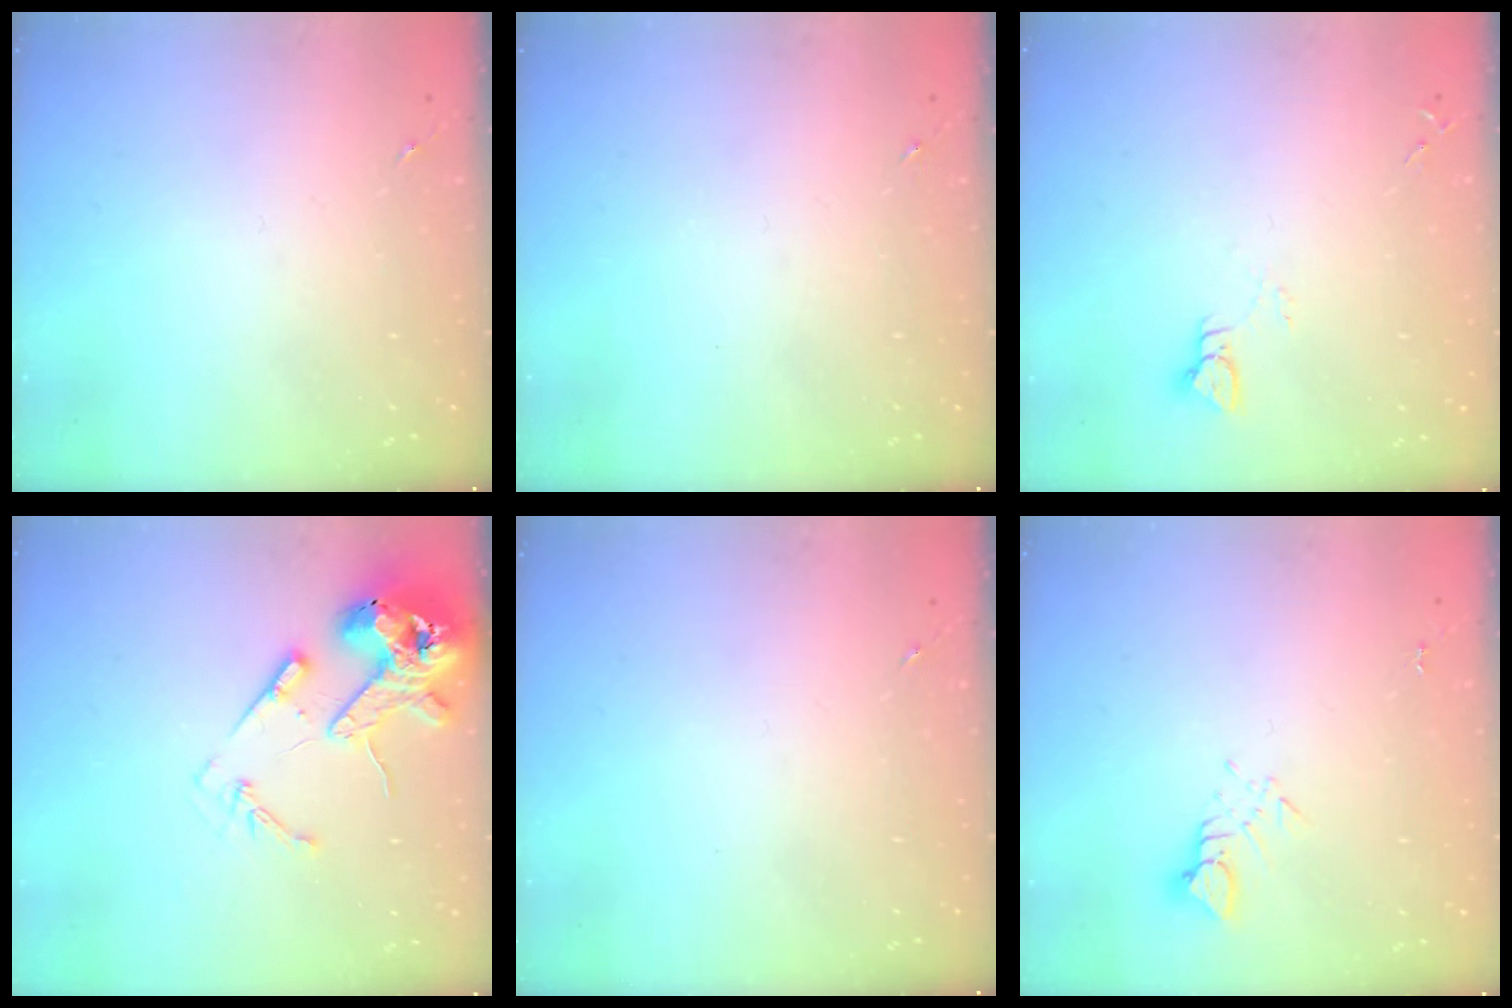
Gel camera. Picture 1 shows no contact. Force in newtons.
{"total": 0.0}
{"total": 3.0, "press": 3.0, "slide": 0.3}
{"total": 14.8, "press": 14.6, "slide": 2.1}
{"total": 0.0}
{"total": 3.1, "press": 3.1, "slide": 0.2}